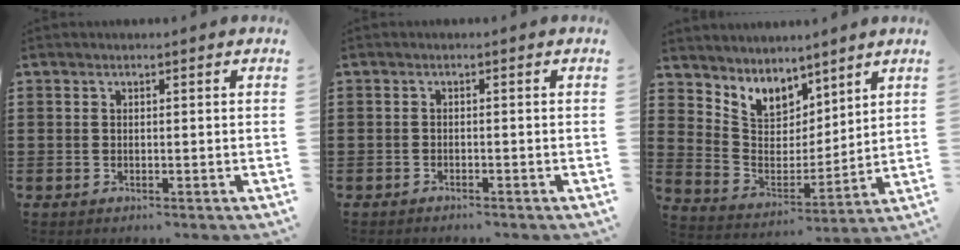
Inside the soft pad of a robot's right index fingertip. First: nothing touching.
{"total": 0.7, "force": [-0.7, 0.1, 0.1], "torque": [-0.003, 0.001, -0.016]}
{"total": 6.4, "force": [5.4, 3.4, 0.4], "torque": [-0.050, -0.040, 0.101]}